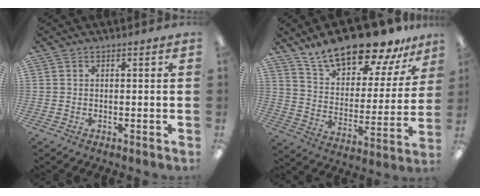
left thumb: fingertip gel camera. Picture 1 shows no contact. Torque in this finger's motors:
{"motor_torque": [1.54, 1.56, 1.43, -1.34, 0.09]}